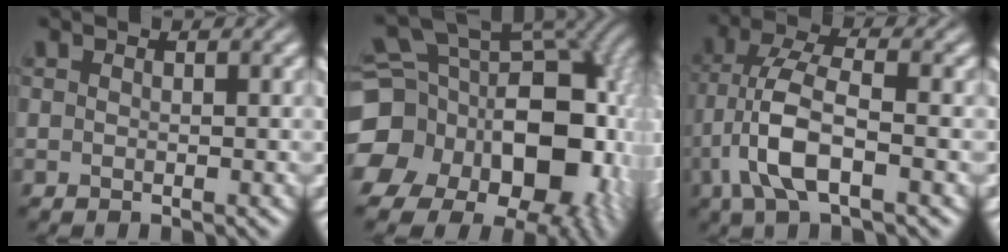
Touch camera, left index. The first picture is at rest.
{"total": 19.6, "force": [-5.5, 15.4, 10.9], "torque": [-0.191, -0.007, -0.085]}
{"total": 6.4, "force": [-2.2, 2.3, 5.6], "torque": [-0.119, 0.009, -0.049]}